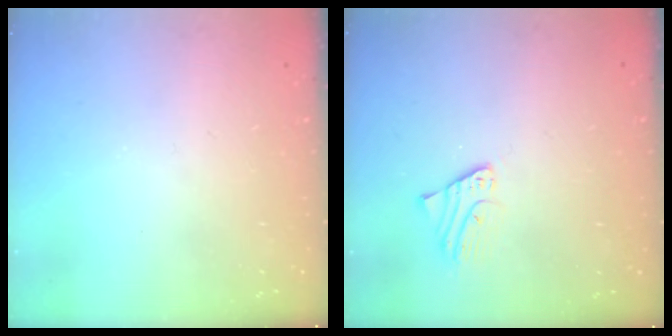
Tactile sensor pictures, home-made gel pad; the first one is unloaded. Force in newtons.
{"total": 2.0, "press": 2.0, "slide": 0.1}